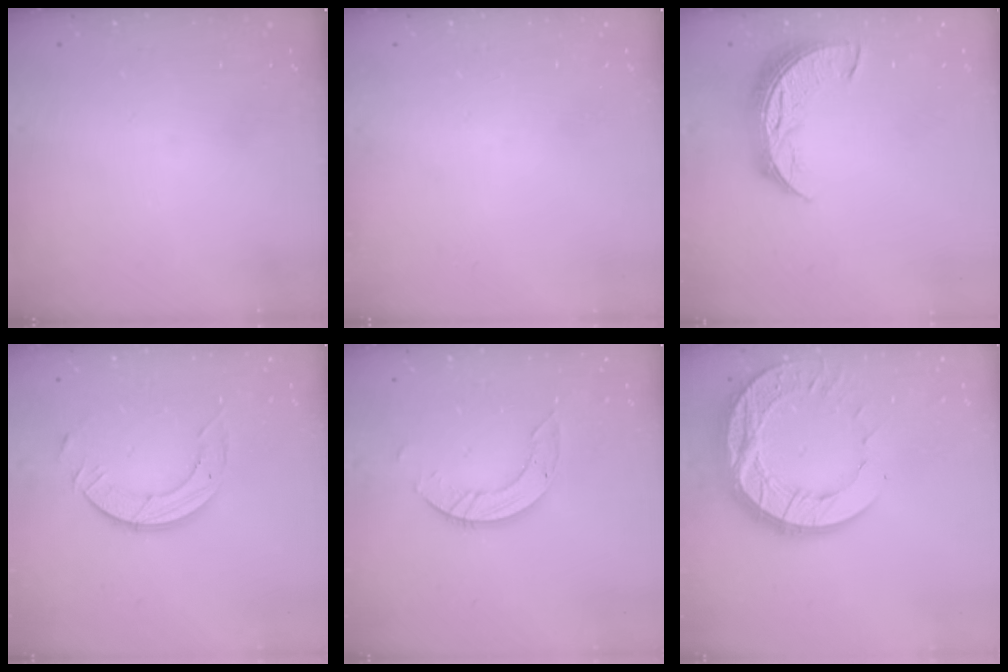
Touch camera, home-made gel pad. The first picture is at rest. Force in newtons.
{"total": 0.0}
{"total": 9.8, "press": 9.8, "slide": 0.9}
{"total": 9.0, "press": 9.0, "slide": 0.8}
{"total": 5.8, "press": 5.8, "slide": 0.1}
{"total": 19.4, "press": 19.4, "slide": 1.8}